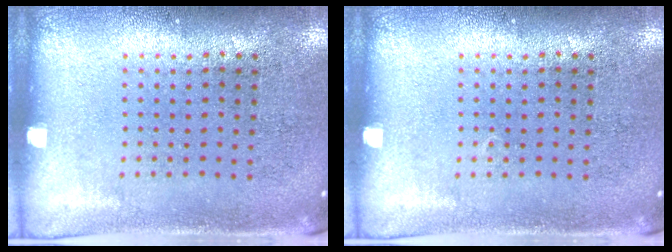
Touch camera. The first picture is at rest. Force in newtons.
{"total": 0.0}